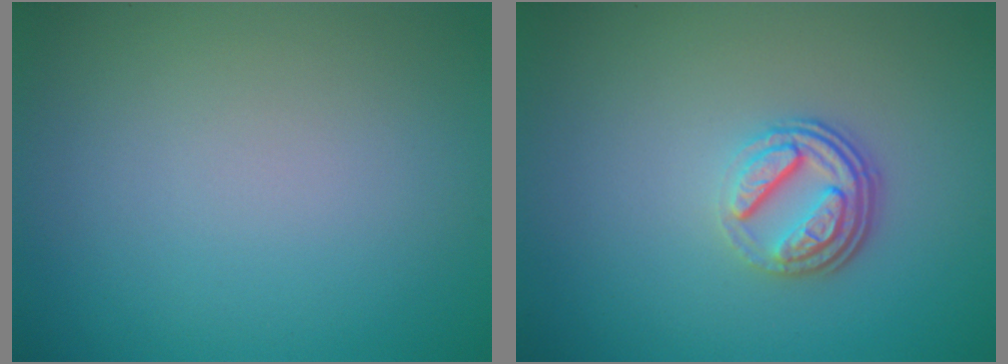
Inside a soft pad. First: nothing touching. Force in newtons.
{"total": 3.7, "press": 2.7, "slide": 2.6}